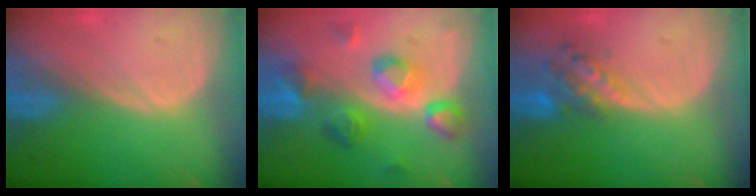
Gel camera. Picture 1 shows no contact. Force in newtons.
{"total": 8.5, "press": 8.2, "slide": 2.0}
{"total": 5.7, "press": 5.0, "slide": 2.8}